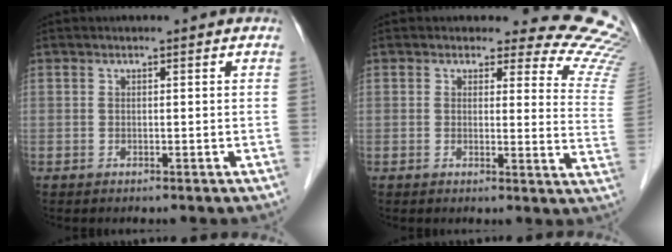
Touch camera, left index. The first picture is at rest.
{"total": 15.0, "force": [14.2, 4.0, 2.8], "torque": [0.010, -0.108, 0.102]}